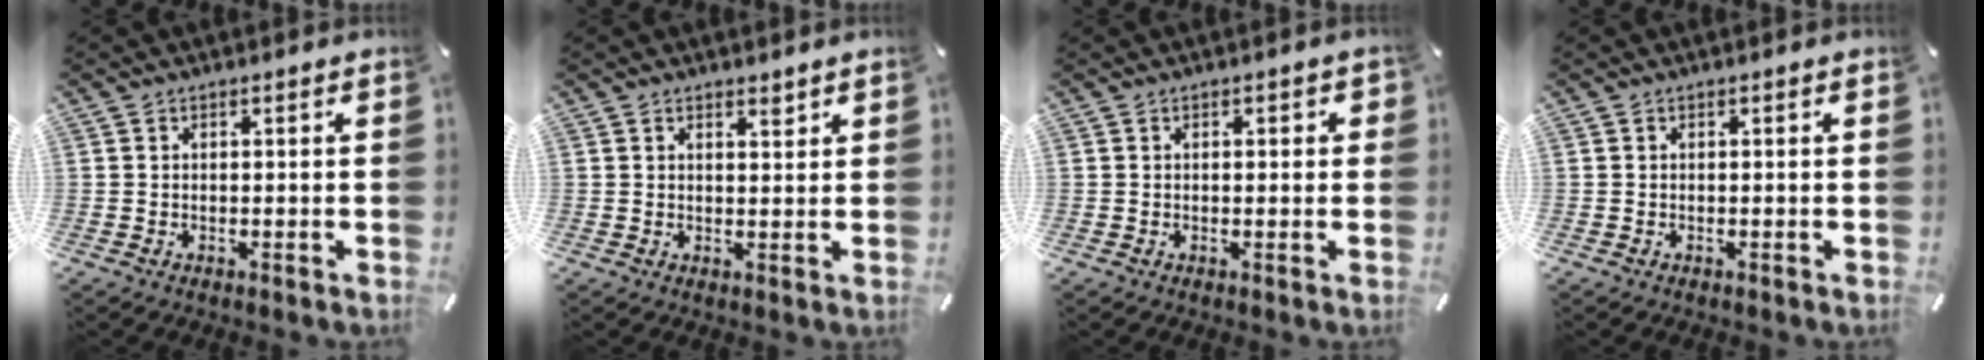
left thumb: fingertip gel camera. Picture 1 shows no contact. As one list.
[{"total": 1.7, "force": [1.4, 0.7, 0.7], "torque": [0.002, -0.009, 0.023]}, {"total": 1.0, "force": [0.0, 0.7, 0.8], "torque": [-0.006, 0.002, -0.004]}, {"total": 0.0}]